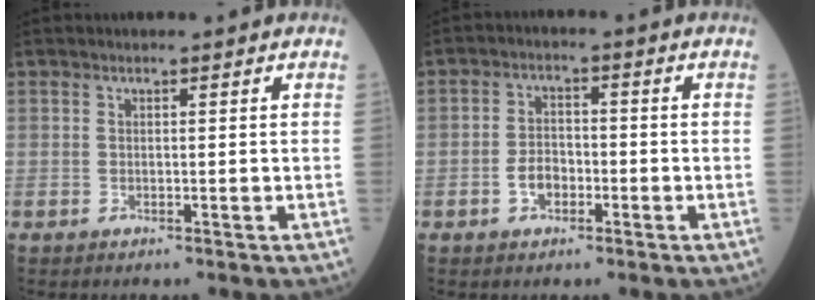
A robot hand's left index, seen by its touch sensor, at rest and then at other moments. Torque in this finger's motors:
{"motor_torque": [0.53, 0.00, 0.14, 0.06]}